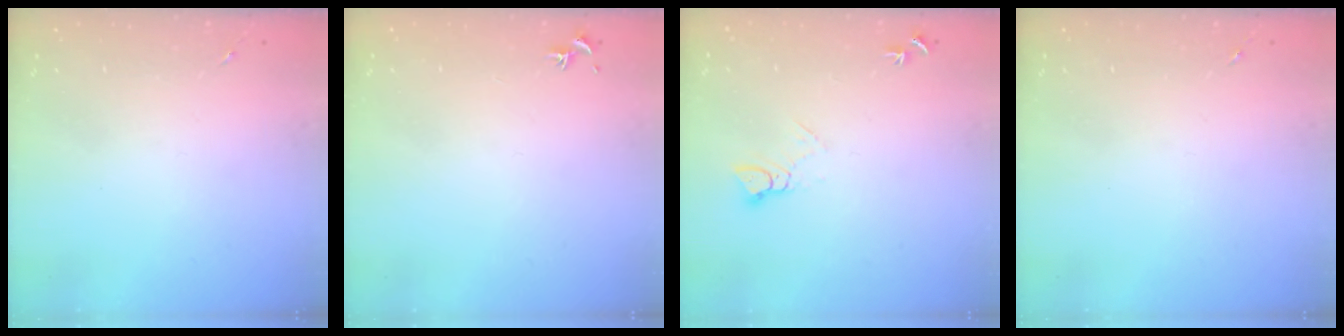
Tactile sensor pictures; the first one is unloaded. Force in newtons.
{"total": 0.8, "press": 0.7, "slide": 0.3}
{"total": 4.1, "press": 4.1, "slide": 0.3}
{"total": 0.0}